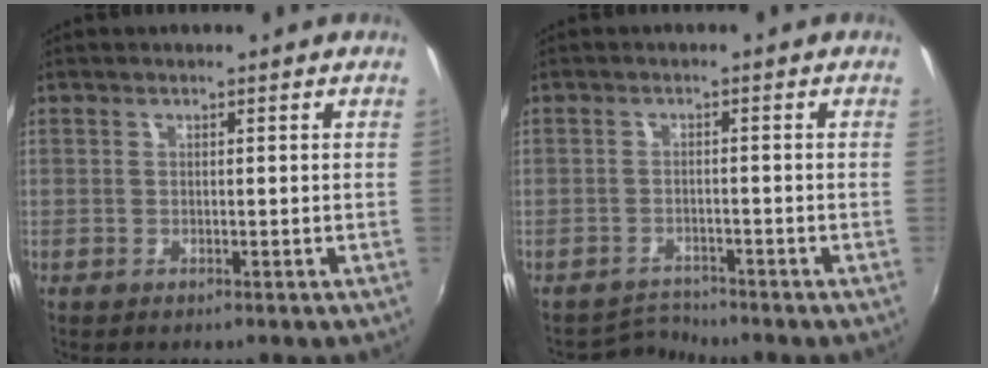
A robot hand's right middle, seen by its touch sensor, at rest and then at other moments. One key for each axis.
{"total": 2.8, "fx": -2.6, "fy": 0.0, "fz": -0.9, "tx": 0.005, "ty": 0.005, "tz": -0.049}